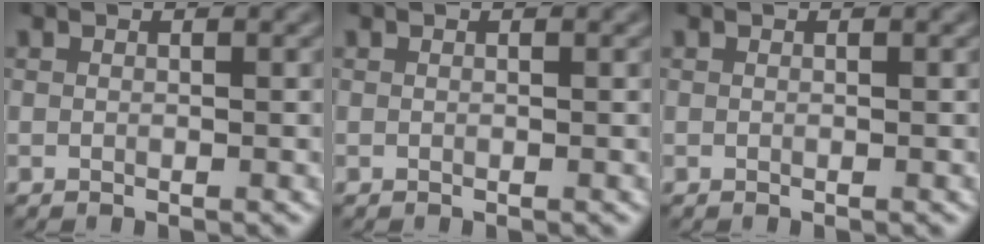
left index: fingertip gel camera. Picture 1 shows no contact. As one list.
[{"total": 0.0}, {"total": 0.0}]